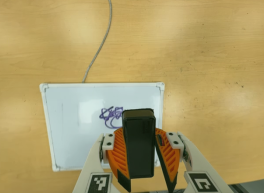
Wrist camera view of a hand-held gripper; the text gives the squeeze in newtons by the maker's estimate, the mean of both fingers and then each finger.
{"total": 9.6, "left": 10.1, "right": 9.2}